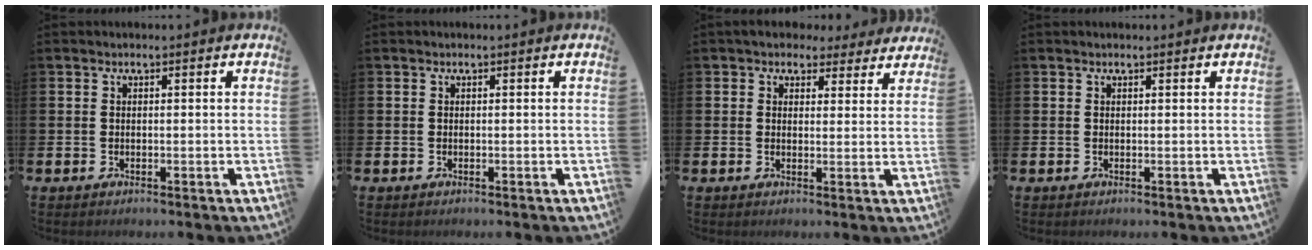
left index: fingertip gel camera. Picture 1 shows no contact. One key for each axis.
{"total": 0.0}
{"total": 4.1, "fx": 3.5, "fy": 2.0, "fz": 0.5, "tx": -0.012, "ty": -0.019, "tz": 0.060}
{"total": 0.0}